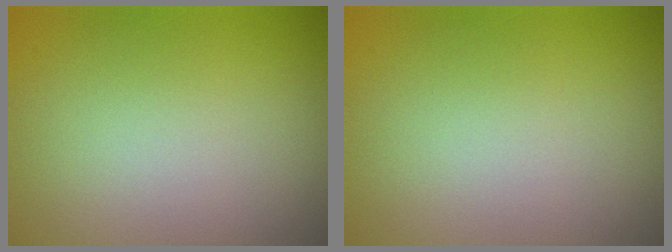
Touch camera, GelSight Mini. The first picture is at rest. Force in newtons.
{"total": 0.0}